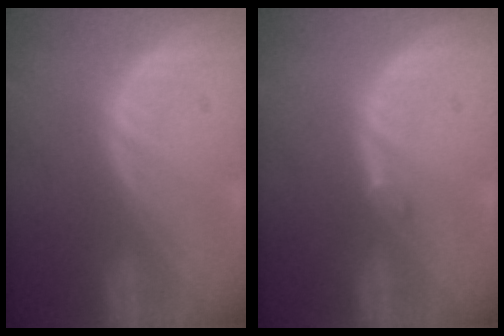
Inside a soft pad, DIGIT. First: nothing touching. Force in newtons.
{"total": 0.9, "press": 0.9, "slide": 0.3}